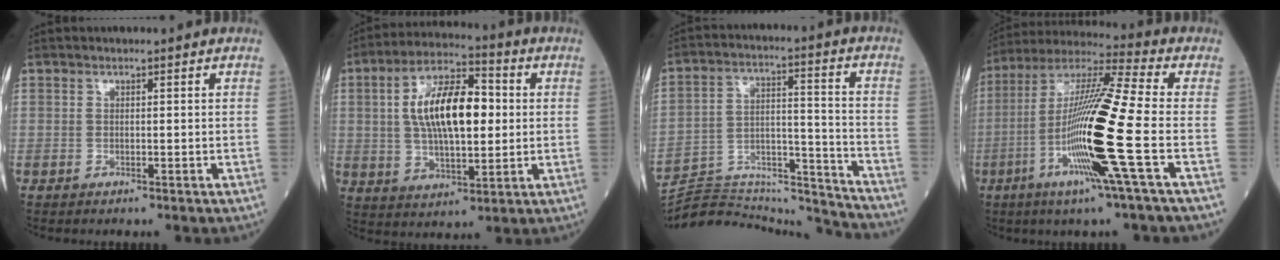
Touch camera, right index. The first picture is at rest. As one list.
[{"total": 14.1, "force": [1.8, 5.3, 12.9], "torque": [-0.242, 0.020, 0.034]}, {"total": 20.5, "force": [-20.3, 1.4, 3.0], "torque": [-0.062, 0.038, -0.300]}, {"total": 18.1, "force": [-4.8, -1.3, 17.4], "torque": [-0.350, -0.020, -0.104]}]